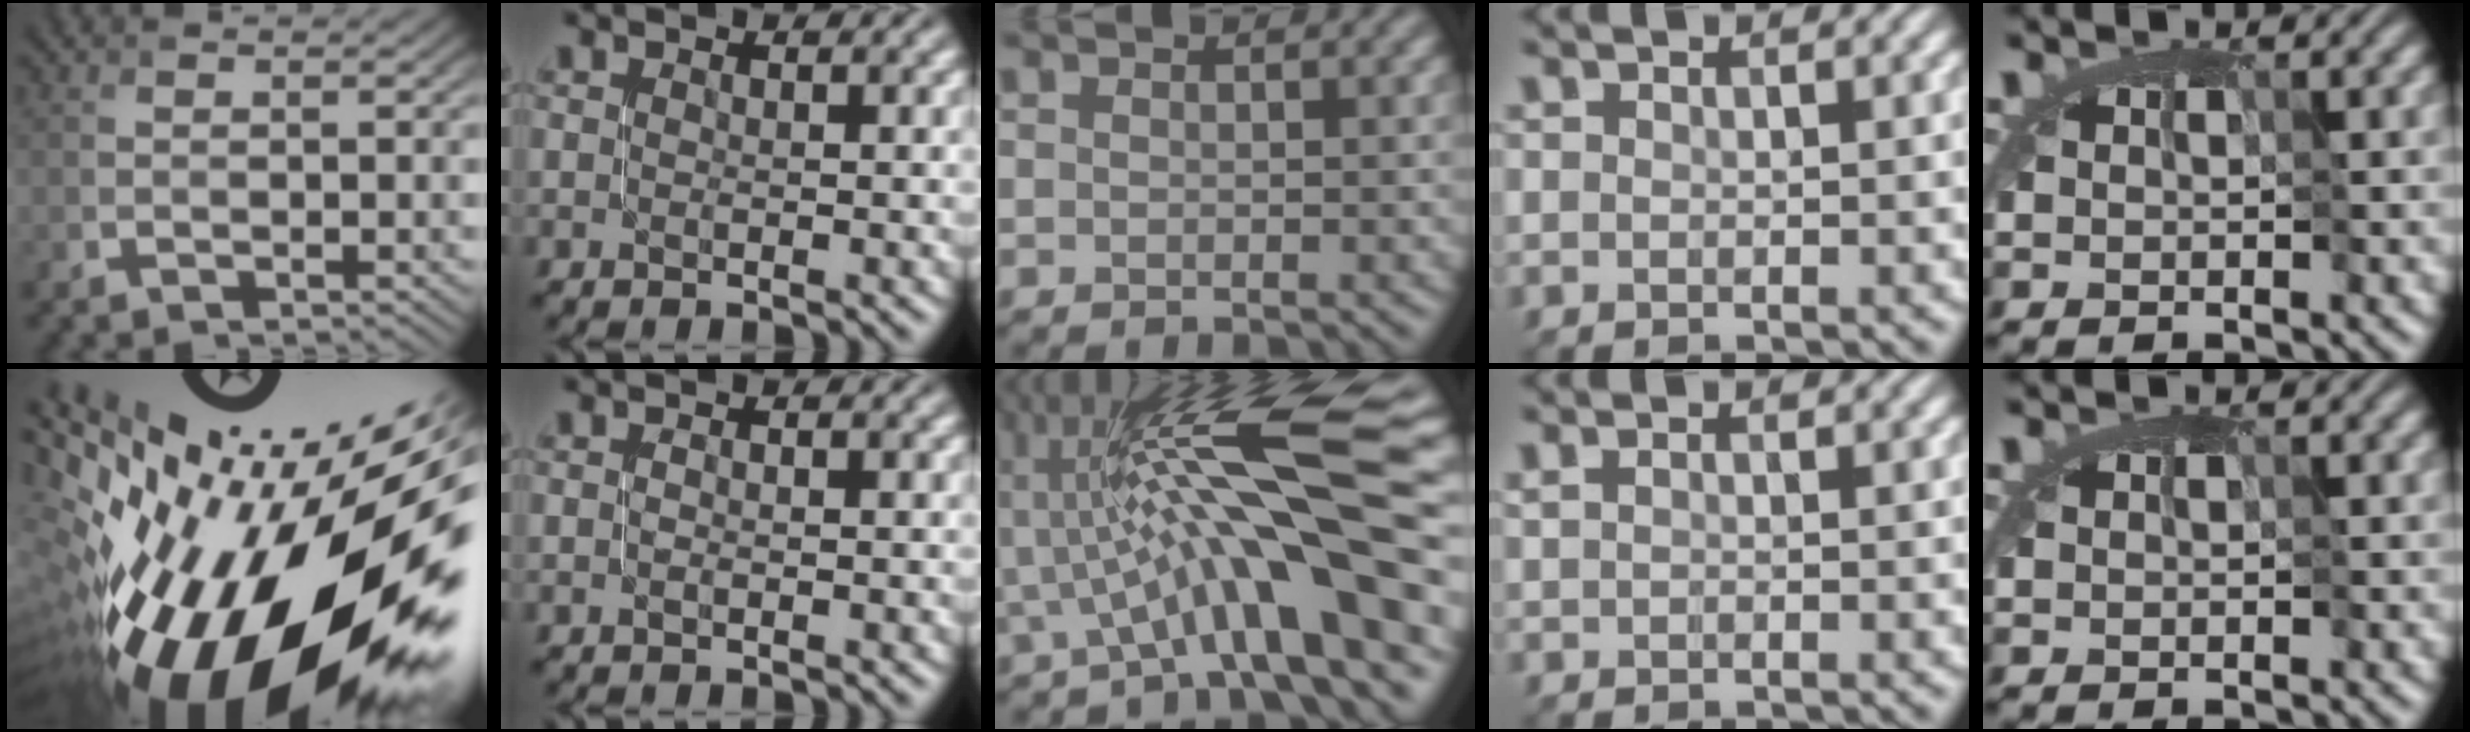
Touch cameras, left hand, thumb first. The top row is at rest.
{"thumb": {"total": 21.8, "force": [-5.1, 9.2, 19.1], "torque": [-0.306, -0.057, -0.079]}, "middle": {"total": 12.8, "force": [0.8, 2.2, 12.6], "torque": [-0.196, 0.021, 0.010]}, "ring": {"total": 0.5, "force": [0.3, 0.2, 0.4], "torque": [-0.012, 0.002, 0.005]}}